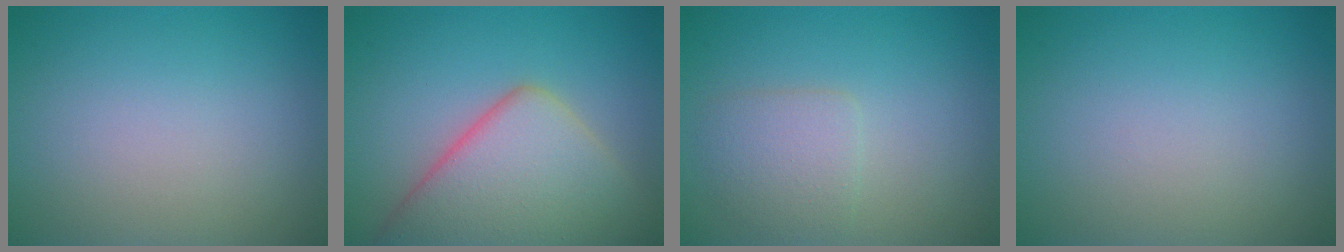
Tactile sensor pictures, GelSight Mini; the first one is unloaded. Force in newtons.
{"total": 9.0, "press": 9.0, "slide": 0.3}
{"total": 2.5, "press": 2.5, "slide": 0.1}
{"total": 0.0}